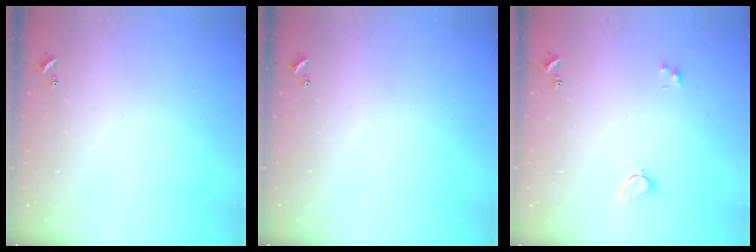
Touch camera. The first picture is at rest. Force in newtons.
{"total": 0.0}
{"total": 1.9, "press": 1.9, "slide": 0.6}